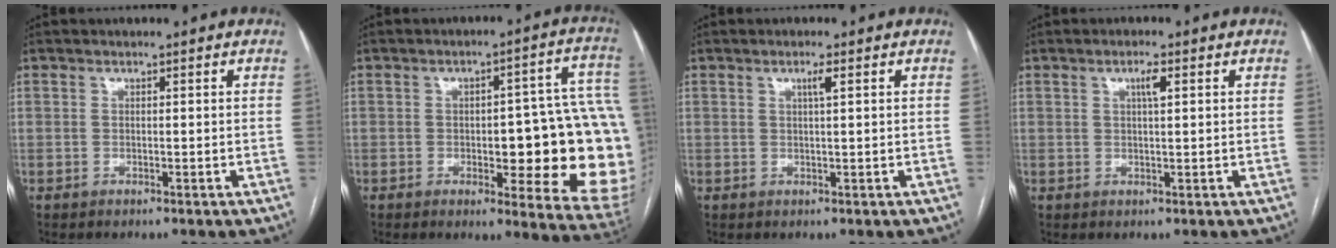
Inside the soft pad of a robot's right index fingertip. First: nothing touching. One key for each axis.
{"total": 20.7, "fx": -2.3, "fy": 5.4, "fz": 19.9, "tx": -0.154, "ty": 0.031, "tz": -0.009}
{"total": 1.5, "fx": 0.6, "fy": -0.1, "fz": 1.4, "tx": -0.025, "ty": 0.000, "tz": 0.011}
{"total": 2.1, "fx": 0.8, "fy": 0.3, "fz": 1.9, "tx": -0.034, "ty": 0.002, "tz": 0.013}